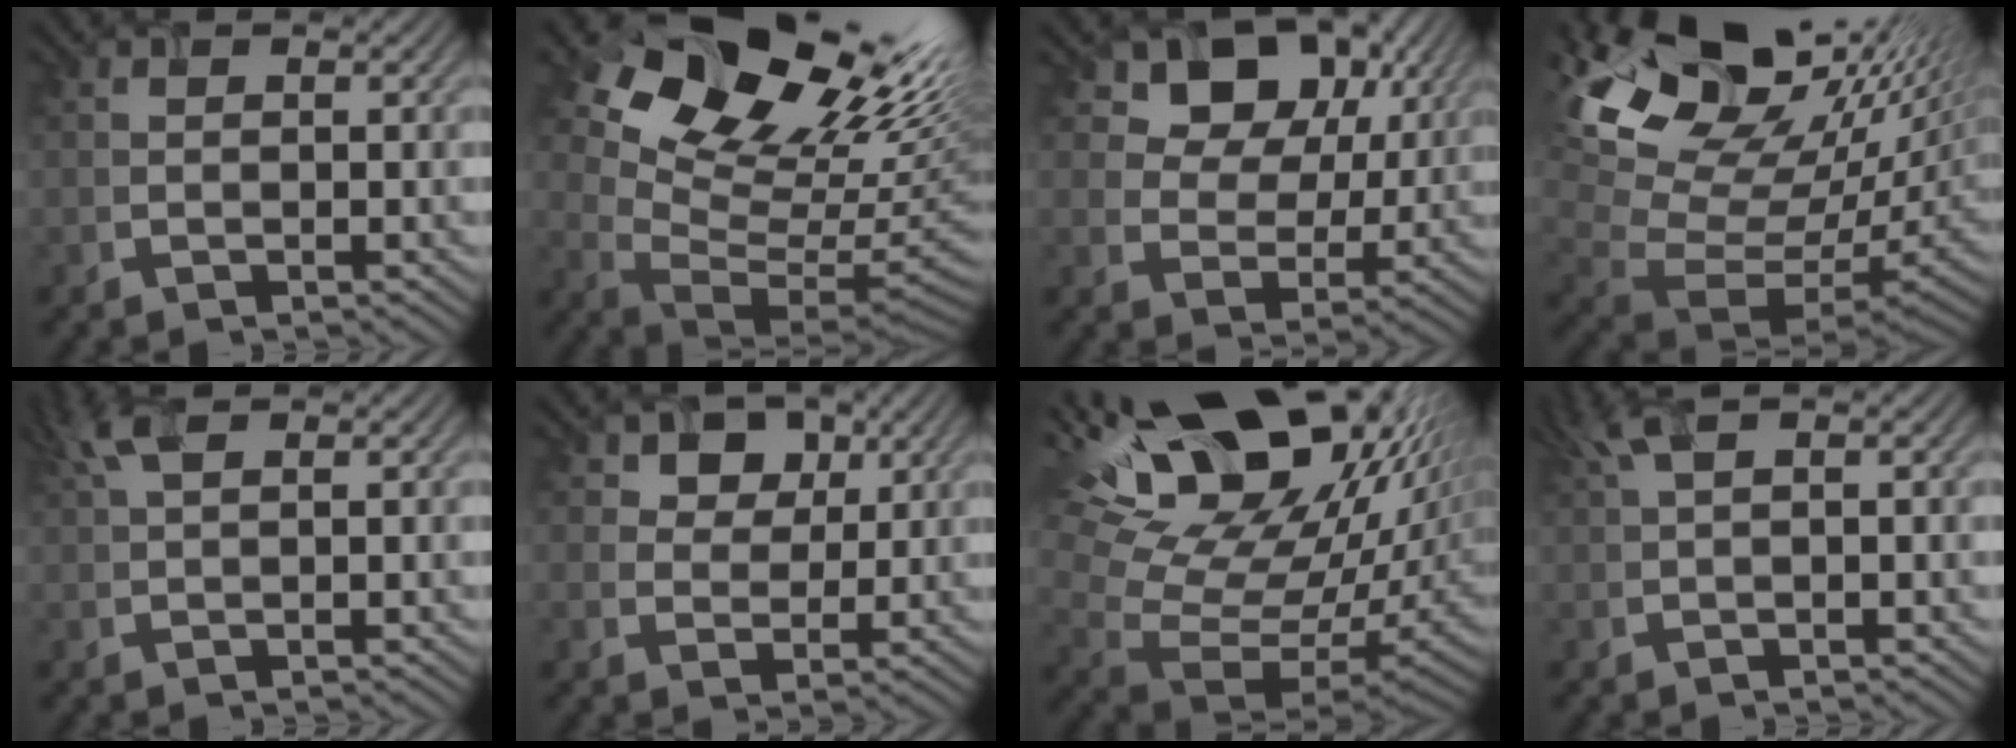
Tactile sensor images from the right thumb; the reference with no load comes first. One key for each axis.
{"total": 18.8, "fx": 8.7, "fy": 10.9, "fz": 12.6, "tx": -0.200, "ty": 0.015, "tz": 0.169}
{"total": 13.0, "fx": 7.3, "fy": 8.5, "fz": 6.5, "tx": -0.126, "ty": 0.006, "tz": 0.126}
{"total": 17.5, "fx": 8.3, "fy": 9.7, "fz": 12.0, "tx": -0.242, "ty": 0.002, "tz": 0.185}
{"total": 3.2, "fx": 1.7, "fy": 0.8, "fz": 2.6, "tx": -0.062, "ty": 0.011, "tz": 0.036}
{"total": 6.4, "fx": 3.7, "fy": 4.4, "fz": 2.7, "tx": -0.063, "ty": -0.016, "tz": 0.072}
{"total": 20.9, "fx": 10.4, "fy": 11.4, "fz": 14.2, "tx": -0.252, "ty": 0.021, "tz": 0.203}
{"total": 3.2, "fx": 1.5, "fy": 0.6, "fz": 2.7, "tx": -0.061, "ty": 0.014, "tz": 0.031}